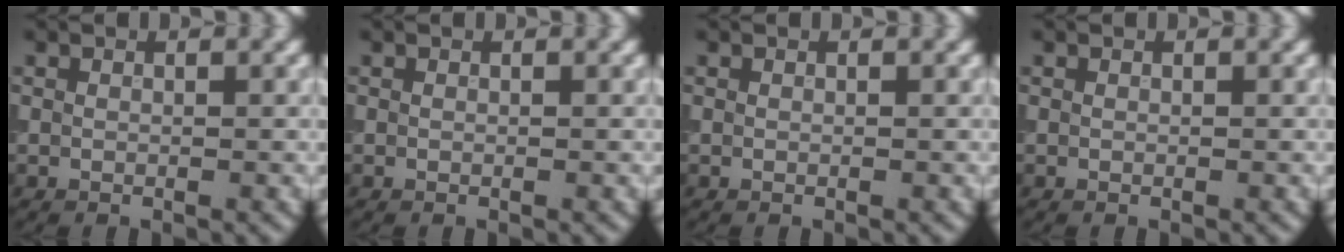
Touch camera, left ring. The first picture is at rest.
{"total": 0.0}
{"total": 0.0}
{"total": 0.0}